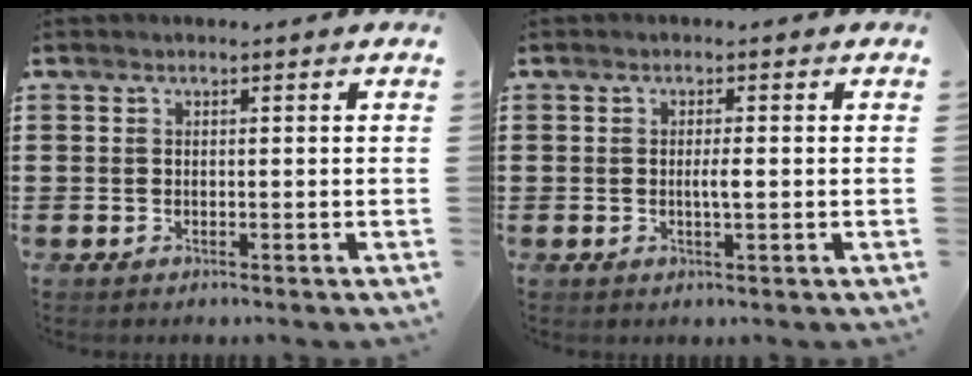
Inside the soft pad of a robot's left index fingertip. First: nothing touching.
{"total": 1.9, "force": [-0.1, 0.2, 1.9], "torque": [-0.036, -0.002, -0.003]}